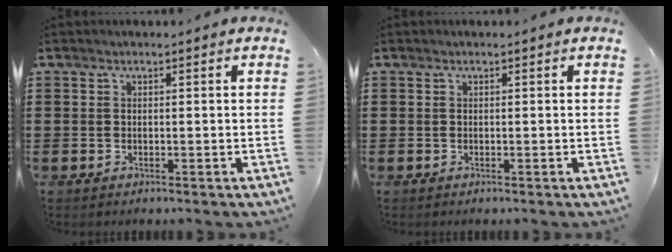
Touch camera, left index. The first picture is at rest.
{"total": 0.0}